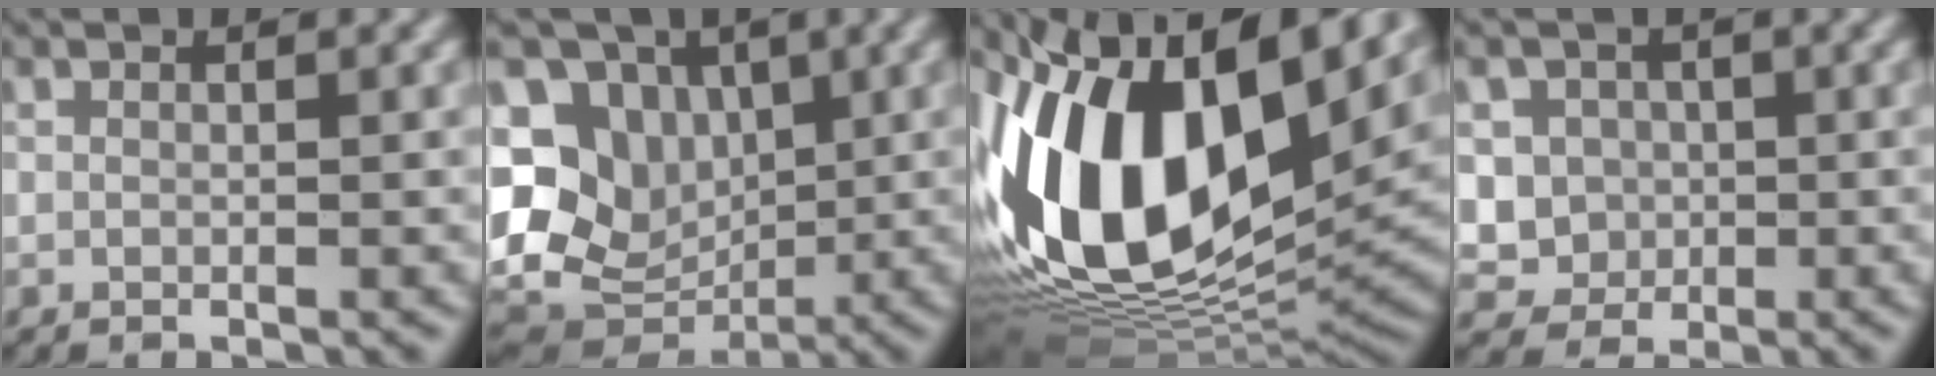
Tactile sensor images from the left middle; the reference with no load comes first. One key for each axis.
{"total": 12.5, "fx": 1.3, "fy": 10.5, "fz": 6.7, "tx": -0.138, "ty": 0.002, "tz": 0.014}
{"total": 17.6, "fx": 3.8, "fy": 9.2, "fz": 14.5, "tx": -0.277, "ty": 0.014, "tz": 0.057}
{"total": 3.9, "fx": 0.5, "fy": 3.8, "fz": 1.1, "tx": -0.011, "ty": 0.003, "tz": 0.009}